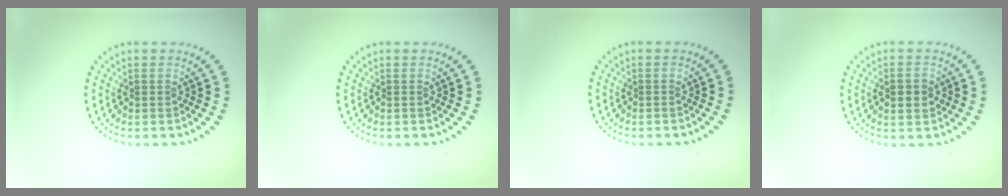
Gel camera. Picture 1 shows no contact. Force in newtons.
{"total": 0.0}
{"total": 0.0}
{"total": 2.2, "press": 2.1, "slide": 0.3}